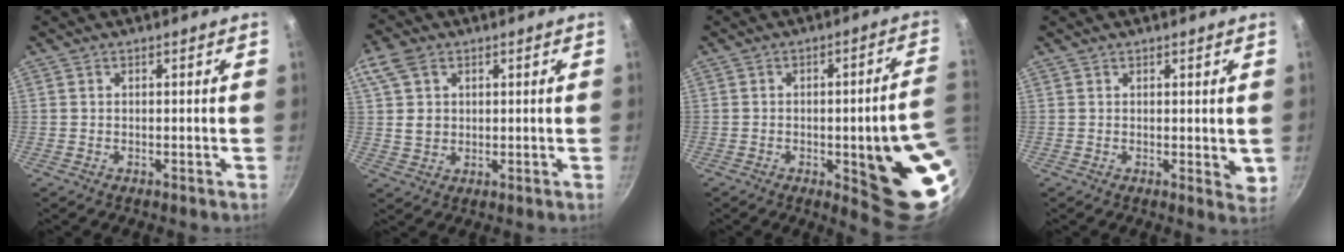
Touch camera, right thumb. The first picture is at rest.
{"total": 7.1, "force": [2.6, 5.3, 3.9], "torque": [-0.062, -0.005, 0.044]}
{"total": 18.0, "force": [-3.5, 4.8, 17.0], "torque": [-0.161, 0.016, -0.042]}
{"total": 3.1, "force": [1.4, 1.3, 2.5], "torque": [-0.028, -0.004, 0.021]}